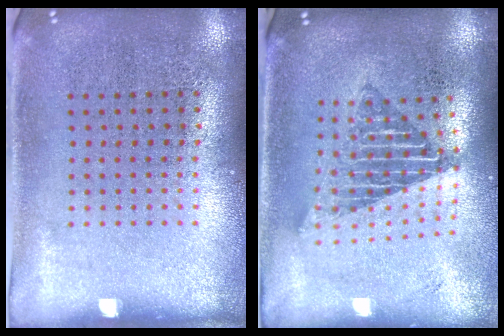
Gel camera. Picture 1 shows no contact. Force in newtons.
{"total": 1.6, "press": 1.4, "slide": 0.9}